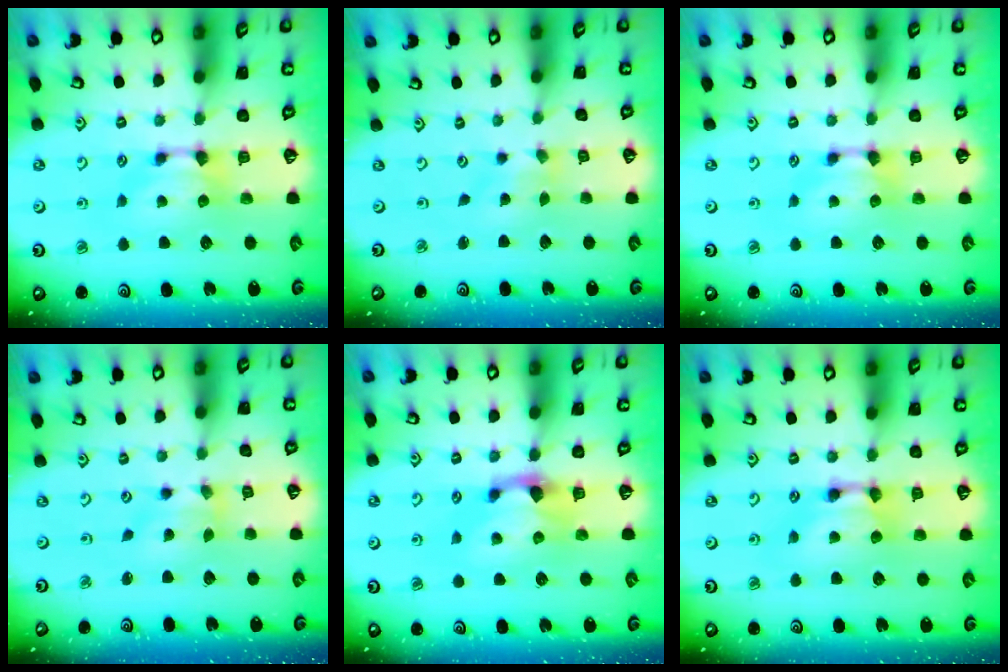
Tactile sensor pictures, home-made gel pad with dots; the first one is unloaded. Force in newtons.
{"total": 2.9, "press": 2.7, "slide": 0.9}
{"total": 0.0}
{"total": 1.6, "press": 1.0, "slide": 1.3}
{"total": 1.4, "press": 0.9, "slide": 1.0}
{"total": 2.0, "press": 2.0, "slide": 0.1}